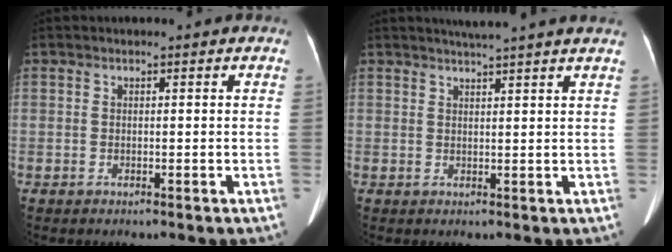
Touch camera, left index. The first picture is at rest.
{"total": 6.7, "force": [5.9, -1.0, 3.1], "torque": [-0.043, 0.017, 0.067]}